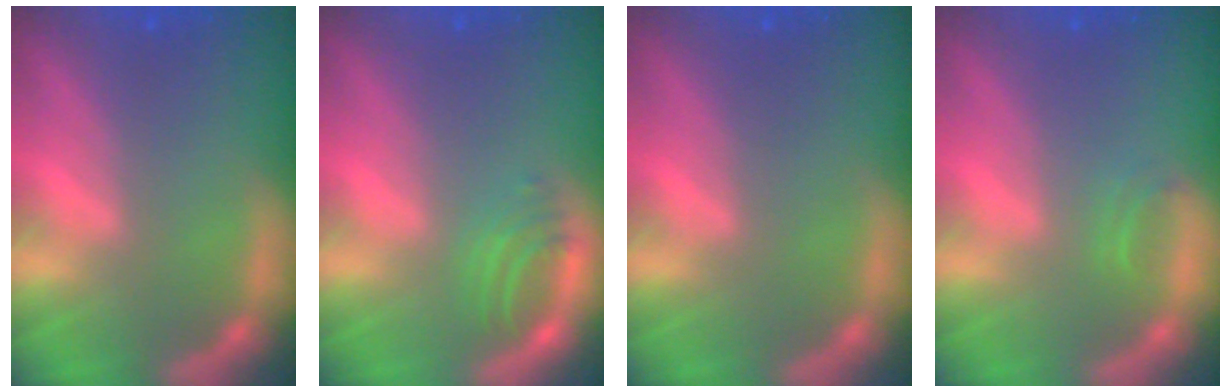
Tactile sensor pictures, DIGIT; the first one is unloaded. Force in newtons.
{"total": 2.5}
{"total": 0.0}
{"total": 0.9}